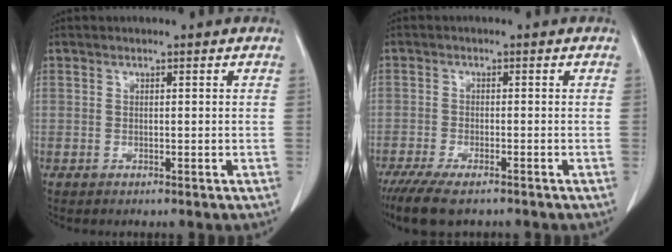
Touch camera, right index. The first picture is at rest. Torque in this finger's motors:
{"motor_torque": [0.62, -0.57, 0.34, 0.09]}